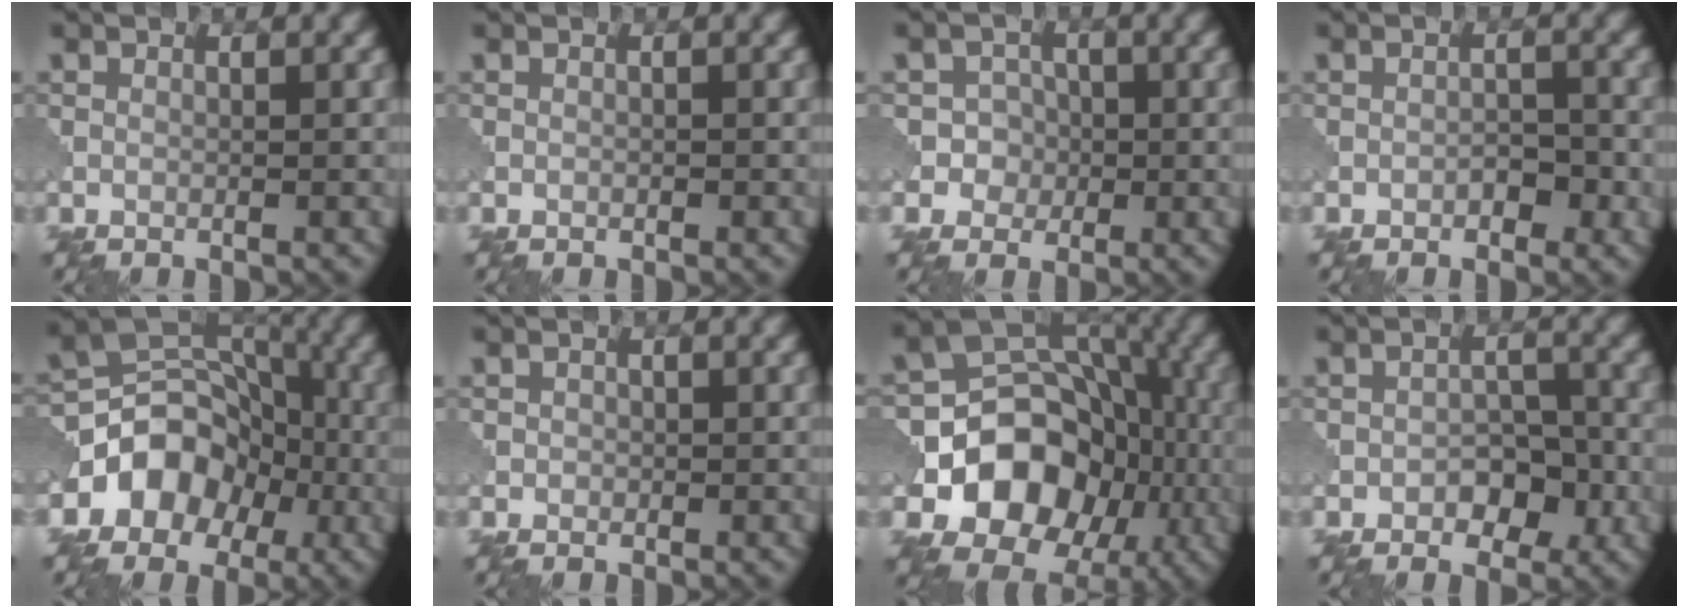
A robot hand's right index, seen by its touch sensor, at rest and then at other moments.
{"total": 0.0}
{"total": 3.3, "force": [-0.6, 3.2, 0.6], "torque": [0.009, 0.015, -0.027]}
{"total": 1.7, "force": [-0.8, 0.9, 1.2], "torque": [-0.018, 0.003, -0.015]}
{"total": 7.2, "force": [-2.3, 5.7, 3.7], "torque": [-0.039, 0.012, -0.054]}
{"total": 0.7, "force": [0.0, 0.6, 0.2], "torque": [0.001, -0.002, -0.003]}
{"total": 12.6, "force": [-3.5, 9.6, 7.5], "torque": [-0.107, 0.001, -0.070]}
{"total": 3.7, "force": [-1.4, 2.4, 2.5], "torque": [-0.028, 0.002, -0.021]}